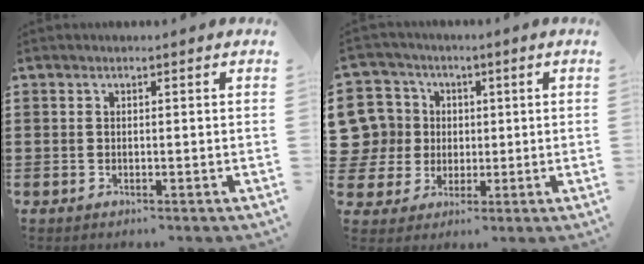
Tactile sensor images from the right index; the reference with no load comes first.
{"total": 9.1, "force": [1.5, 8.8, 1.8], "torque": [-0.099, 0.008, 0.030]}